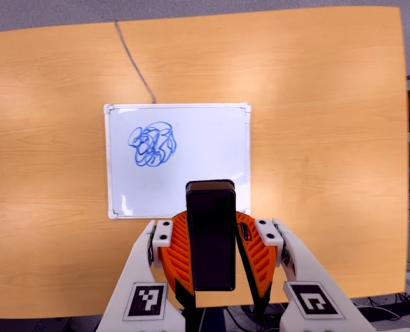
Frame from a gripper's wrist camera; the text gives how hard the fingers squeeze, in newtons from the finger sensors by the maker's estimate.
{"total": 7.4, "left": 6.6, "right": 8.2}